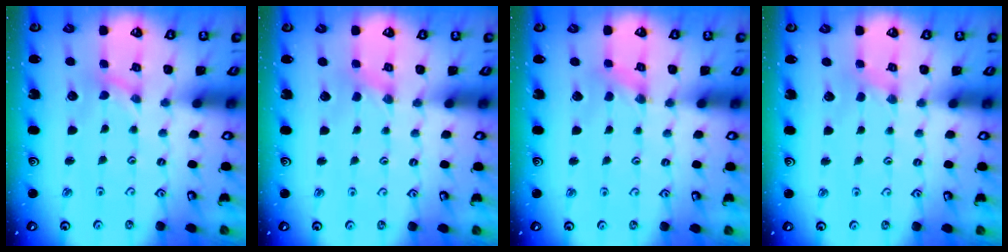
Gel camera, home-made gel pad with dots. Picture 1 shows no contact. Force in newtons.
{"total": 0.0}
{"total": 0.0}
{"total": 0.0}